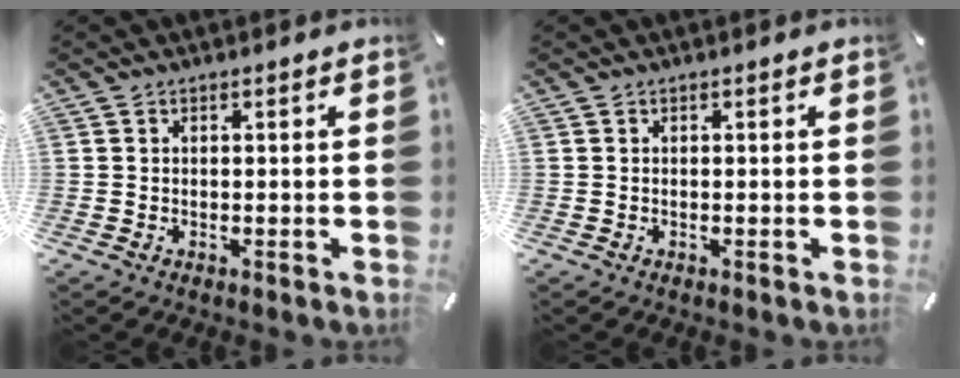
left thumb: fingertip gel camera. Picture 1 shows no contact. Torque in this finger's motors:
{"motor_torque": [0.00, 0.00, 0.00, 0.00, 0.00]}